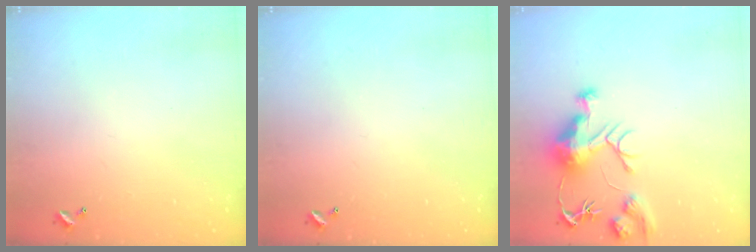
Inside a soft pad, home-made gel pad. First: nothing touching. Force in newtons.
{"total": 0.0}
{"total": 12.3, "press": 12.3, "slide": 1.1}